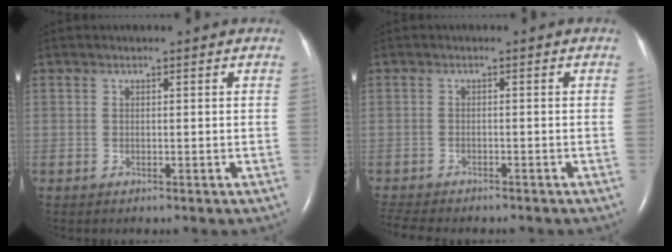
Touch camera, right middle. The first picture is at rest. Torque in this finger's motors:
{"motor_torque": [0.53, -0.56, 0.05, 0.03]}